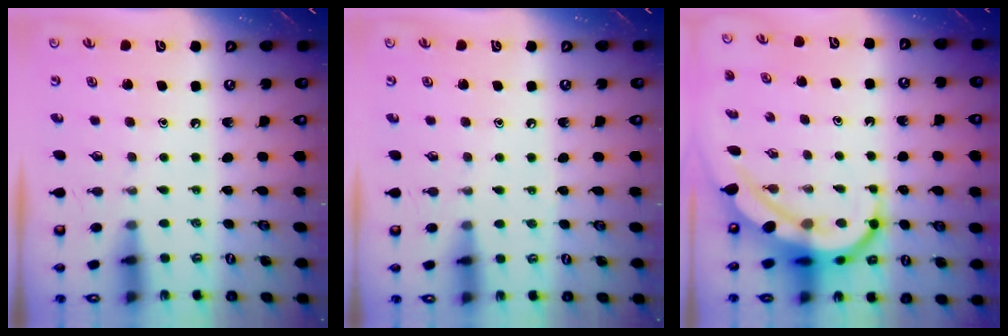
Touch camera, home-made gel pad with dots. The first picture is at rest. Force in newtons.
{"total": 3.0, "press": 2.9, "slide": 0.3}
{"total": 10.3, "press": 10.3, "slide": 1.0}